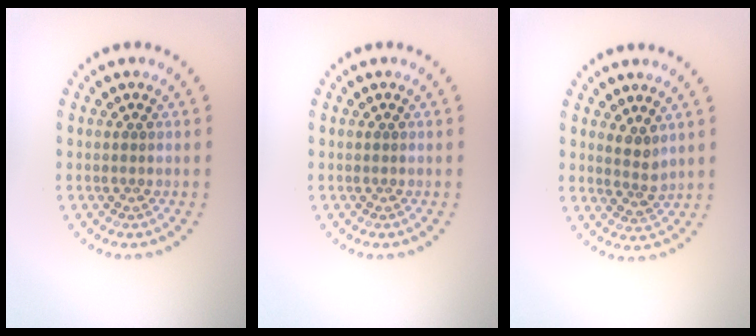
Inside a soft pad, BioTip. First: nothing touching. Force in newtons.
{"total": 0.0}
{"total": 1.9, "press": 1.6, "slide": 1.0}